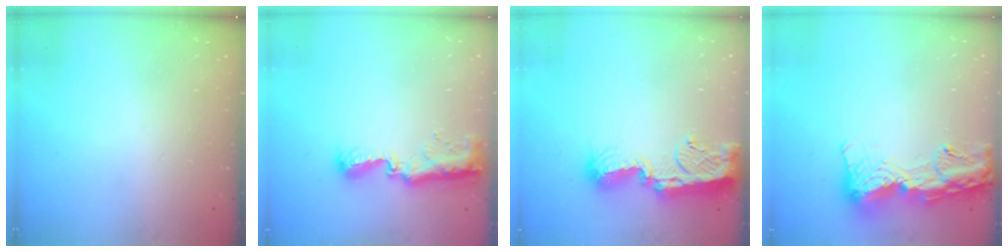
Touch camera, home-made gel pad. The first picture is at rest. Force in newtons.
{"total": 8.6, "press": 8.6, "slide": 0.5}
{"total": 12.6, "press": 12.5, "slide": 1.0}
{"total": 15.6, "press": 15.5, "slide": 1.6}